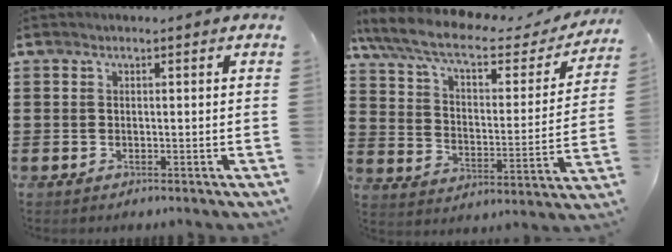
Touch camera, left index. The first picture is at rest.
{"total": 9.4, "force": [6.9, 2.6, 5.9], "torque": [-0.137, -0.031, 0.118]}